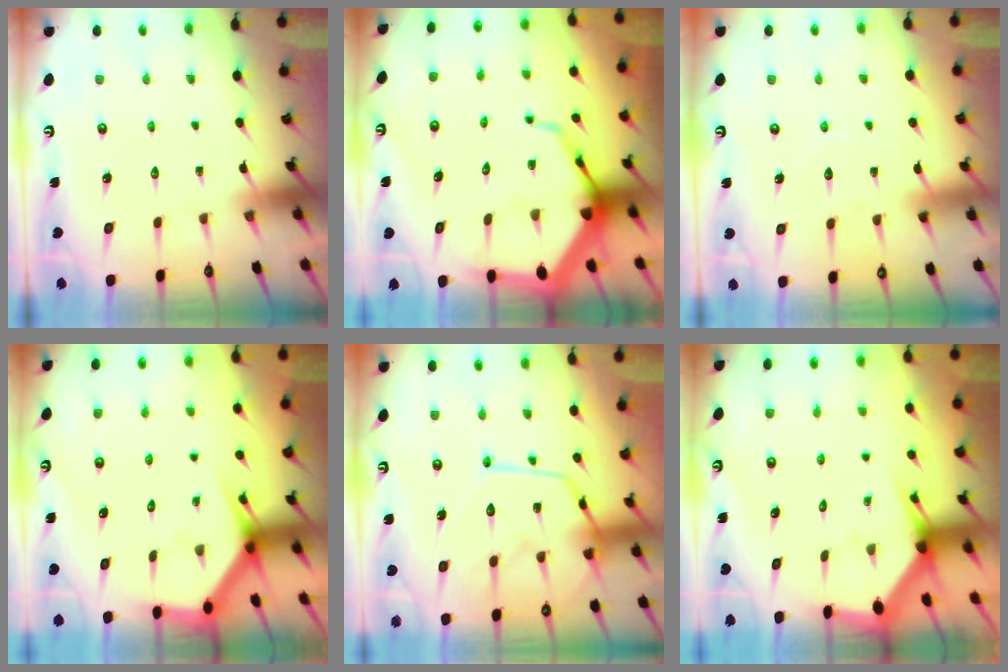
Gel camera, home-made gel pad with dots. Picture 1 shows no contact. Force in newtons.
{"total": 10.3, "press": 10.3, "slide": 1.1}
{"total": 5.0, "press": 4.9, "slide": 0.6}
{"total": 3.6, "press": 3.6, "slide": 0.3}
{"total": 15.7, "press": 15.6, "slide": 1.3}
{"total": 2.9, "press": 2.9, "slide": 0.2}